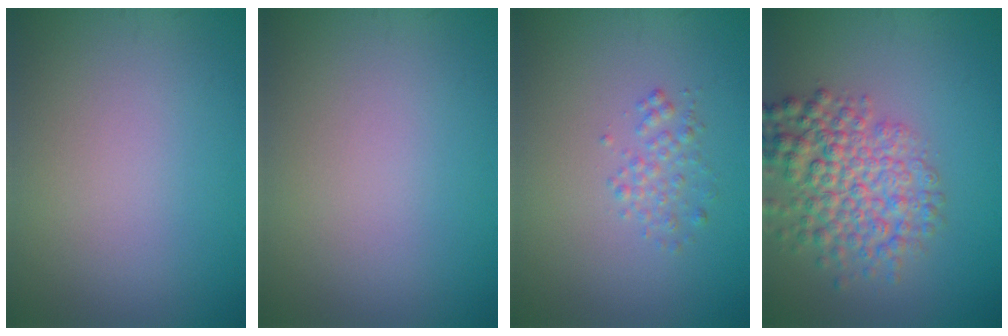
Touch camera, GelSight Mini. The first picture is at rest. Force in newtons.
{"total": 0.0}
{"total": 1.5, "press": 1.5, "slide": 0.0}
{"total": 6.1, "press": 6.1, "slide": 0.2}